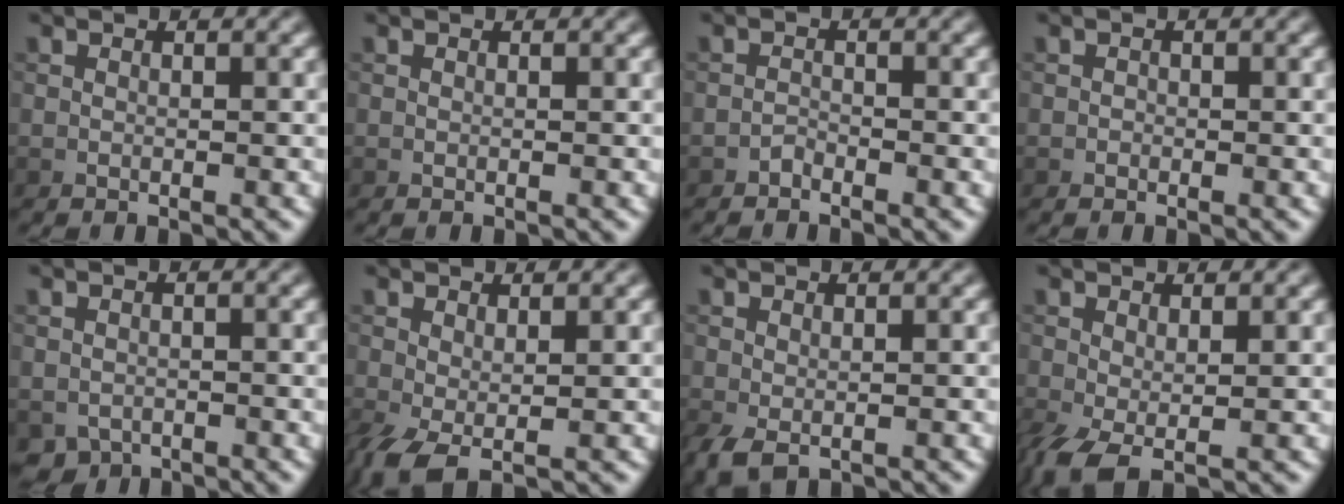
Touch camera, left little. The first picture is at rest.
{"total": 0.0}
{"total": 0.6, "force": [-0.6, 0.1, 0.2], "torque": [-0.002, 0.002, -0.012]}
{"total": 0.0}
{"total": 1.5, "force": [-0.9, 1.1, 0.4], "torque": [-0.005, -0.007, -0.018]}
{"total": 2.9, "force": [-0.5, 1.2, 2.6], "torque": [-0.066, -0.005, -0.012]}
{"total": 1.7, "force": [-0.5, 0.9, 1.3], "torque": [-0.037, -0.007, -0.010]}
{"total": 3.2, "force": [-0.8, 1.3, 2.8], "torque": [-0.072, -0.008, -0.017]}